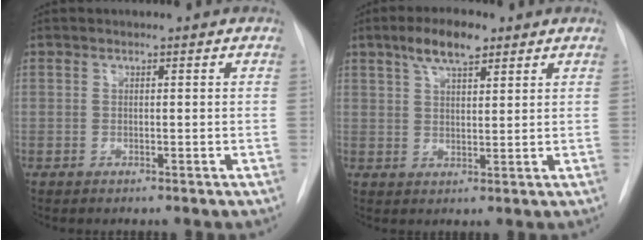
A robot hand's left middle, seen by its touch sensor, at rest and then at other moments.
{"total": 6.4, "force": [4.1, 1.9, 4.4], "torque": [-0.087, 0.011, 0.073]}